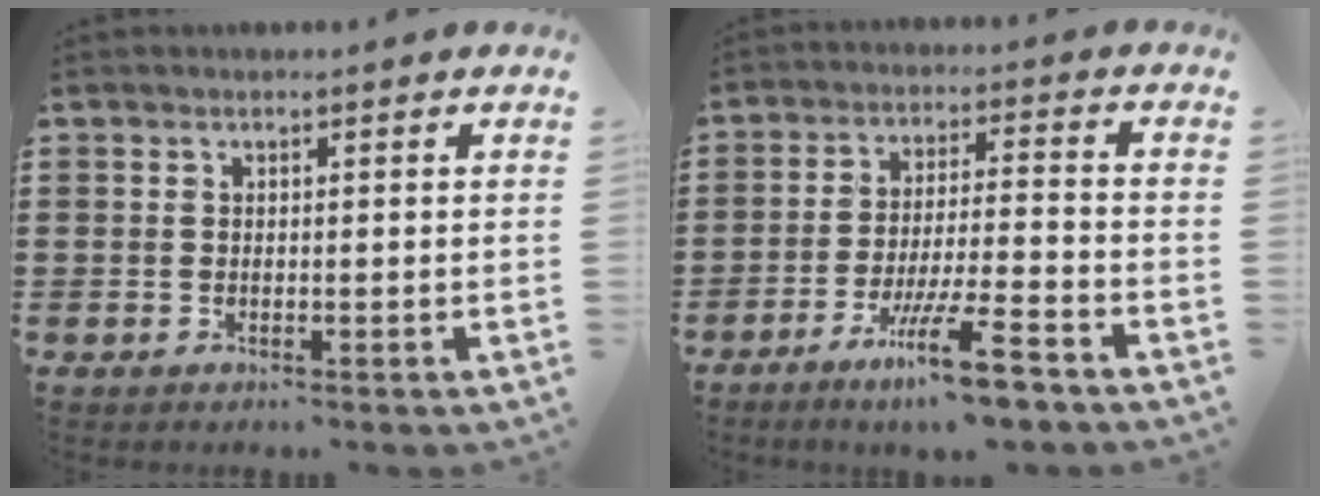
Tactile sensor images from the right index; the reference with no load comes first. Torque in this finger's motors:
{"motor_torque": [1.70, -0.43, 0.73, 0.21]}